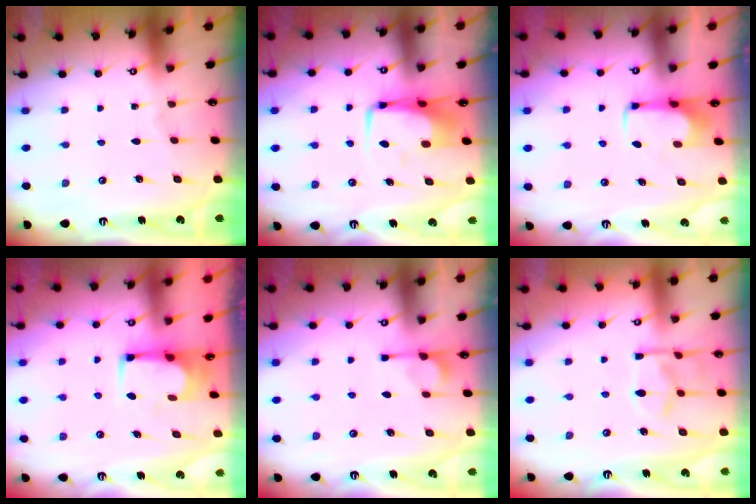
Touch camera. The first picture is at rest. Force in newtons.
{"total": 6.5, "press": 6.4, "slide": 1.3}
{"total": 2.0, "press": 2.0, "slide": 0.2}
{"total": 2.2, "press": 2.2, "slide": 0.1}
{"total": 0.9, "press": 0.1, "slide": 0.9}
{"total": 11.8, "press": 11.7, "slide": 1.7}